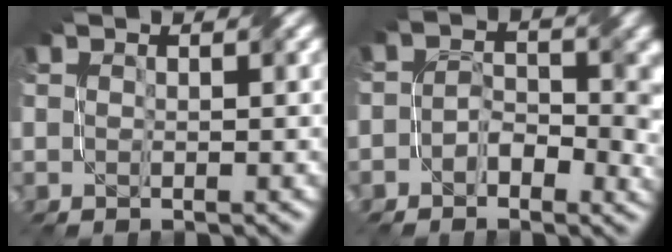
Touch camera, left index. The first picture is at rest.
{"total": 4.6, "force": [-1.0, 3.0, 3.3], "torque": [-0.045, -0.004, -0.024]}